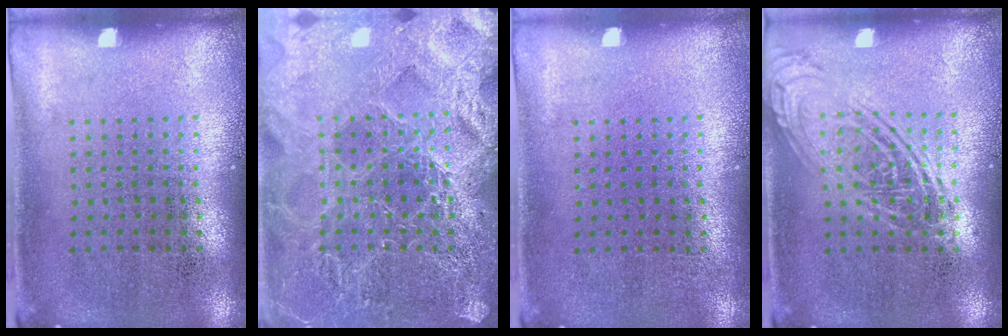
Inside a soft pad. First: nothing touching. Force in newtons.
{"total": 6.3, "press": 6.2, "slide": 0.9}
{"total": 0.0}
{"total": 2.5, "press": 2.5, "slide": 0.2}